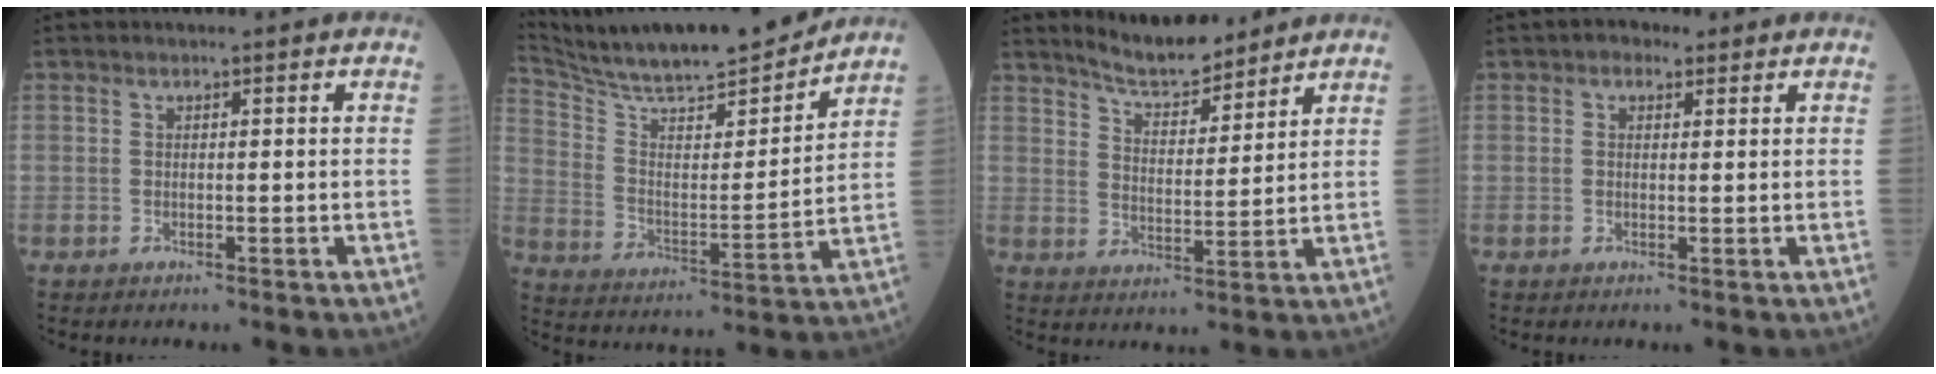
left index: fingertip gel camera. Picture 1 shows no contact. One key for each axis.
{"total": 20.0, "fx": 18.4, "fy": 1.3, "fz": 7.8, "tx": -0.148, "ty": -0.010, "tz": 0.294}
{"total": 8.0, "fx": 7.5, "fy": 1.6, "fz": 2.3, "tx": -0.045, "ty": 0.005, "tz": 0.135}
{"total": 2.0, "fx": 1.2, "fy": 1.4, "fz": 0.9, "tx": -0.016, "ty": 0.011, "tz": 0.014}